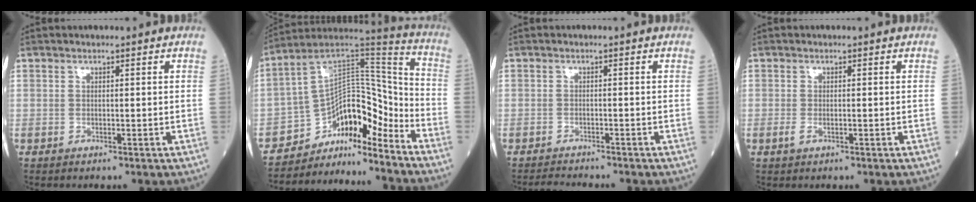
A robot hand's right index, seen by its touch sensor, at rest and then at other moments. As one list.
[{"total": 11.2, "force": [-10.0, 3.1, 4.0], "torque": [-0.045, 0.075, -0.176]}, {"total": 3.0, "force": [-3.0, -0.1, 0.2], "torque": [-0.006, -0.016, -0.052]}, {"total": 1.0, "force": [-0.4, 0.3, 0.8], "torque": [-0.020, -0.002, -0.008]}]